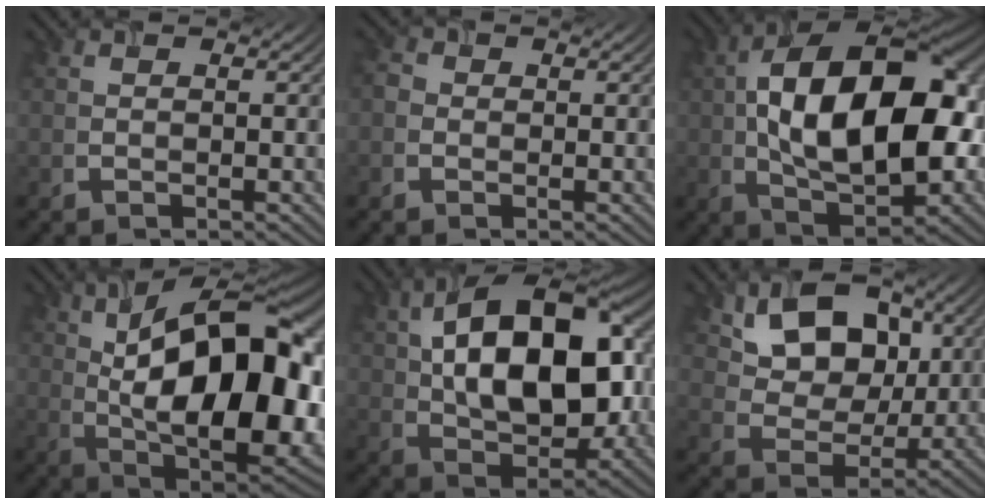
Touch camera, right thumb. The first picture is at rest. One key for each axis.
{"total": 1.6, "fx": -0.3, "fy": 1.5, "fz": 0.5, "tx": -0.012, "ty": 0.000, "tz": -0.012}
{"total": 19.2, "fx": 1.0, "fy": 10.6, "fz": 15.9, "tx": -0.261, "ty": 0.007, "tz": 0.015}
{"total": 20.4, "fx": 2.7, "fy": 9.8, "fz": 17.7, "tx": -0.267, "ty": 0.026, "tz": 0.033}
{"total": 15.9, "fx": 2.2, "fy": 9.2, "fz": 12.7, "tx": -0.200, "ty": 0.019, "tz": 0.034}
{"total": 11.3, "fx": 4.5, "fy": 7.8, "fz": 6.8, "tx": -0.135, "ty": 0.000, "tz": 0.081}